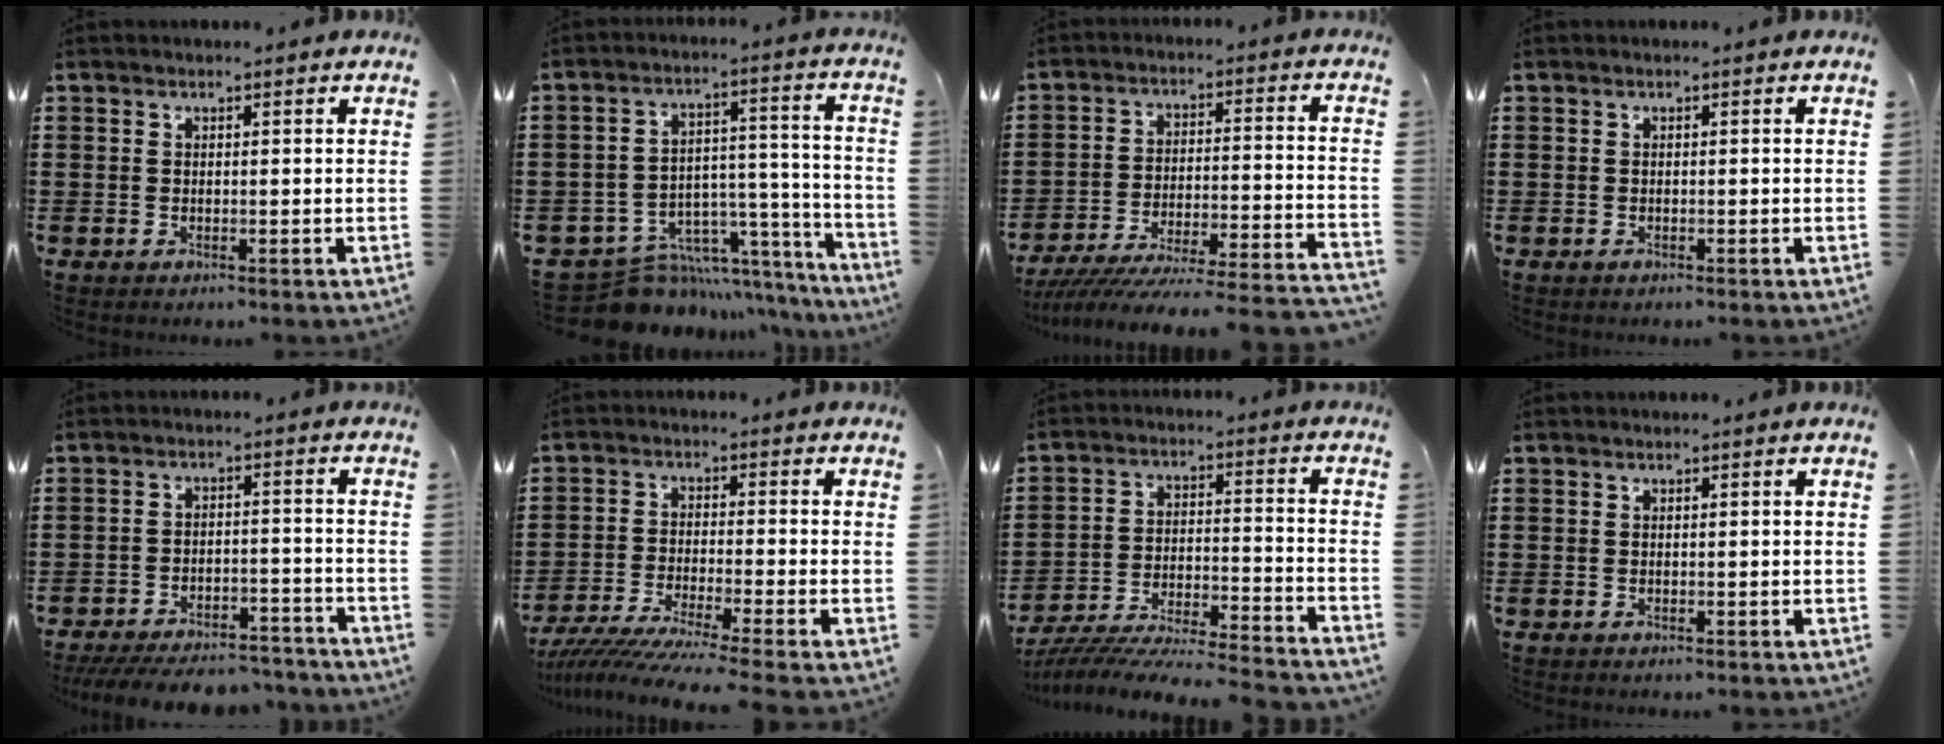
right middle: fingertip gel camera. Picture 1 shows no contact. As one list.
[{"total": 8.4, "force": [-7.1, 4.2, 1.7], "torque": [-0.030, 0.016, -0.121]}, {"total": 6.4, "force": [-5.9, -0.4, 2.5], "torque": [-0.051, -0.020, -0.122]}, {"total": 0.0}, {"total": 6.2, "force": [-5.9, 0.8, 1.7], "torque": [-0.035, 0.003, -0.115]}, {"total": 5.6, "force": [-5.1, -0.9, 2.3], "torque": [-0.060, -0.030, -0.104]}, {"total": 6.8, "force": [-6.6, -0.3, 1.6], "torque": [-0.039, -0.012, -0.134]}, {"total": 0.0}]